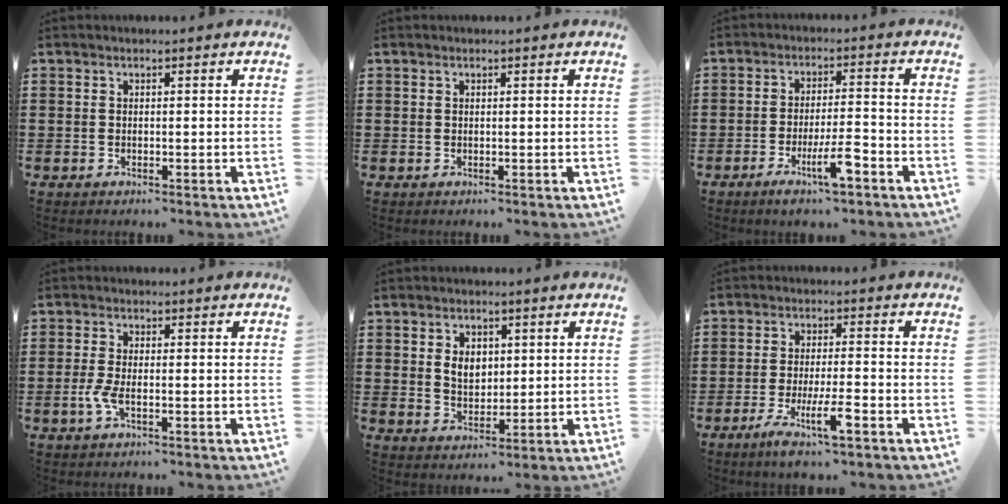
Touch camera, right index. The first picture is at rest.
{"total": 0.0}
{"total": 7.4, "force": [-3.9, 1.4, 6.1], "torque": [-0.115, -0.005, -0.069]}
{"total": 2.9, "force": [-1.1, 0.9, 2.6], "torque": [-0.066, -0.008, -0.025]}
{"total": 4.1, "force": [1.0, 3.0, 2.7], "torque": [-0.053, 0.008, 0.015]}
{"total": 6.9, "force": [-3.6, 0.9, 5.7], "torque": [-0.117, -0.015, -0.068]}